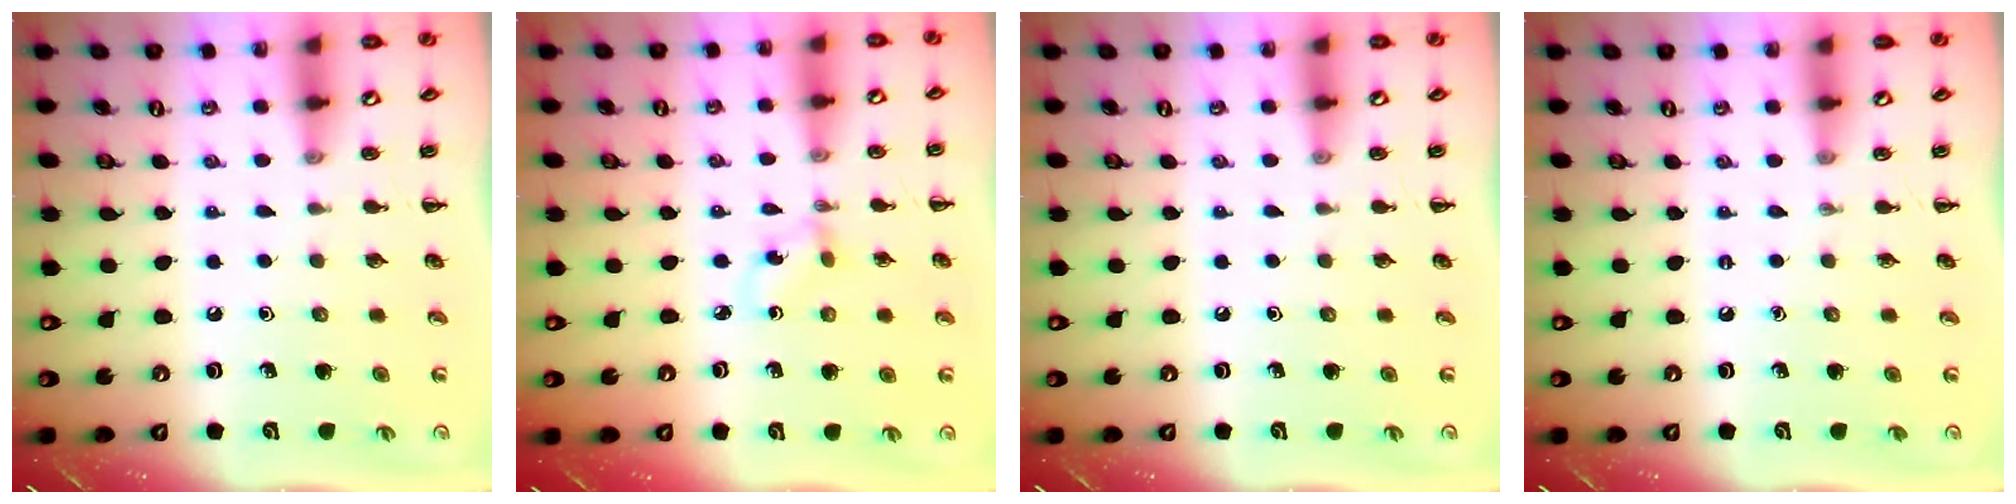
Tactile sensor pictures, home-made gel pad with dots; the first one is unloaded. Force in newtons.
{"total": 1.3, "press": 1.0, "slide": 0.7}
{"total": 0.0}
{"total": 0.0}